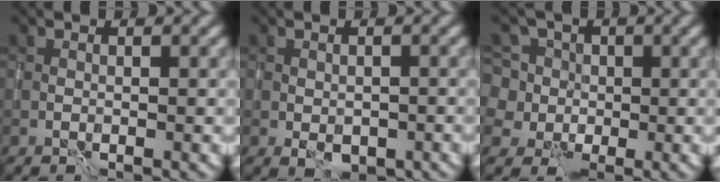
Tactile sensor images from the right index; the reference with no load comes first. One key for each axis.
{"total": 2.5, "fx": -1.0, "fy": 1.8, "fz": 1.5, "tx": -0.021, "ty": -0.009, "tz": -0.009}
{"total": 8.6, "fx": 2.4, "fy": 7.5, "fz": 3.4, "tx": -0.051, "ty": 0.038, "tz": -0.014}